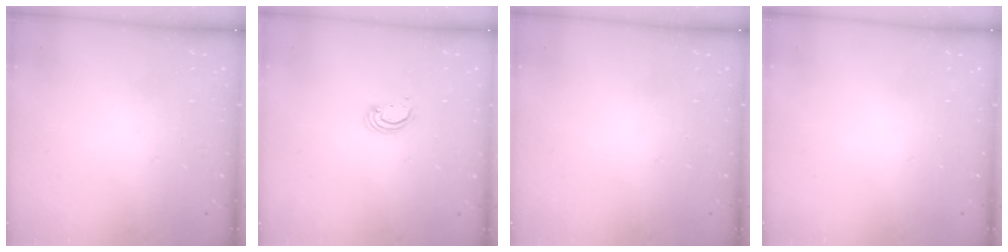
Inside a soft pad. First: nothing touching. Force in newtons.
{"total": 2.3, "press": 2.3, "slide": 0.3}
{"total": 0.0}
{"total": 0.0}